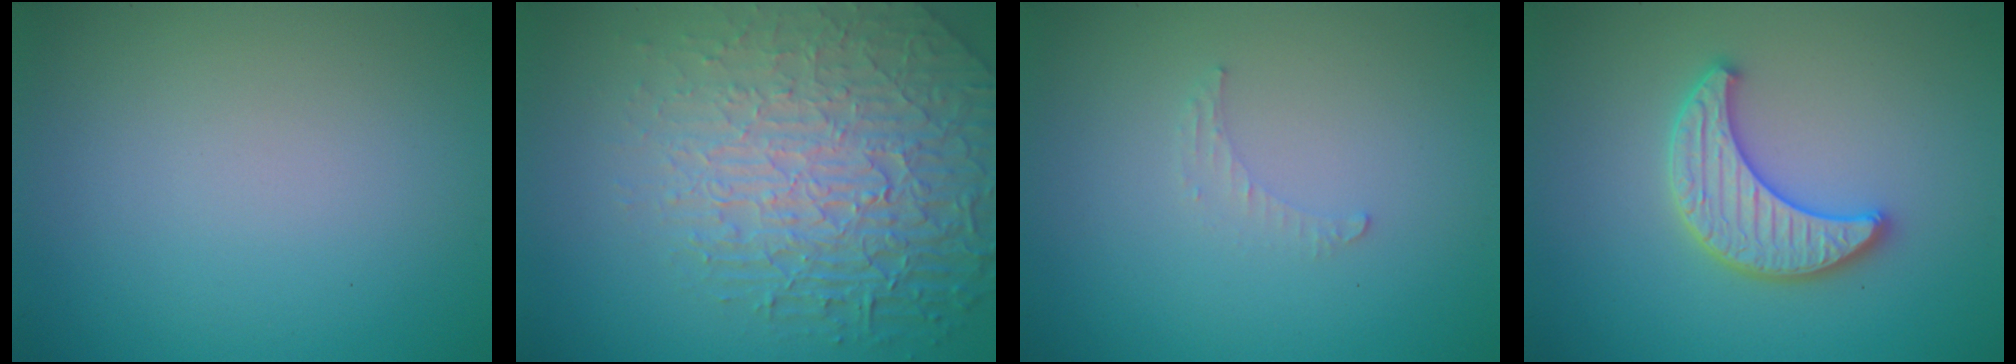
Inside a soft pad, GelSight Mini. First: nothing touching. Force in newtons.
{"total": 7.6, "press": 5.8, "slide": 5.0}
{"total": 0.8, "press": 0.8, "slide": 0.3}
{"total": 3.7, "press": 3.6, "slide": 0.8}